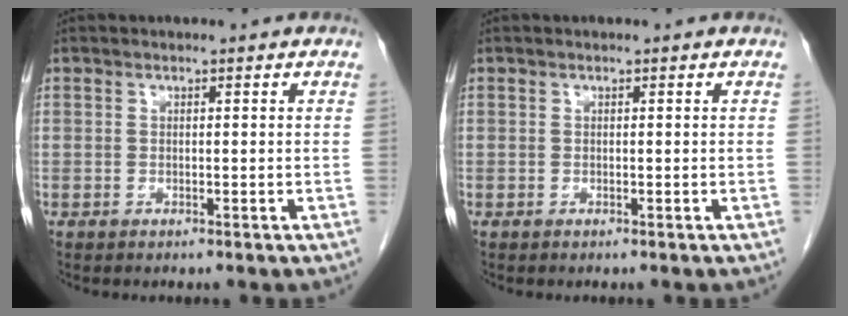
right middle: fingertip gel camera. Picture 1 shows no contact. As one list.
[{"total": 0.0}]